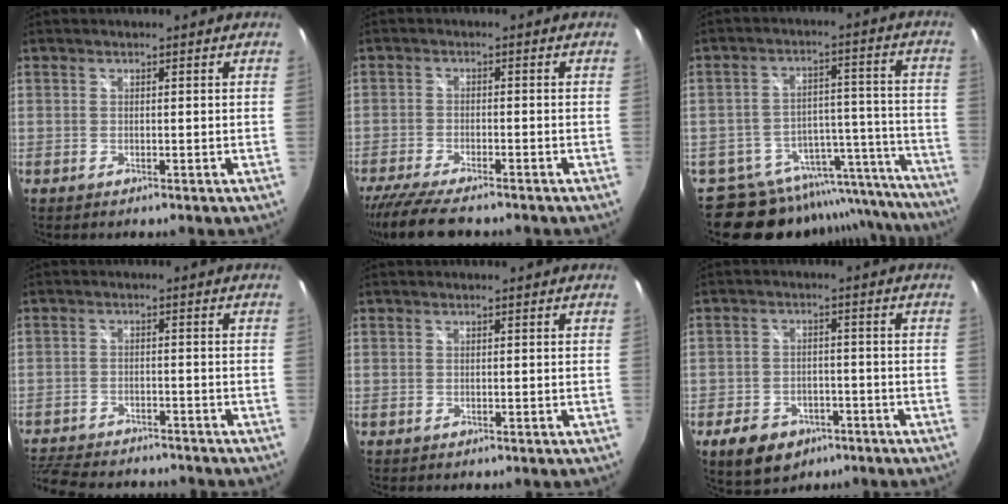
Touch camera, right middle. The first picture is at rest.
{"total": 9.8, "force": [-8.3, 1.6, 4.8], "torque": [-0.119, -0.037, -0.145]}
{"total": 19.9, "force": [-17.8, 7.8, 4.0], "torque": [-0.050, 0.061, -0.239]}
{"total": 14.7, "force": [-12.7, 4.8, 5.8], "torque": [-0.142, -0.014, -0.195]}
{"total": 0.0}
{"total": 9.5, "force": [-5.6, 6.4, 4.2], "torque": [-0.107, 0.004, -0.073]}